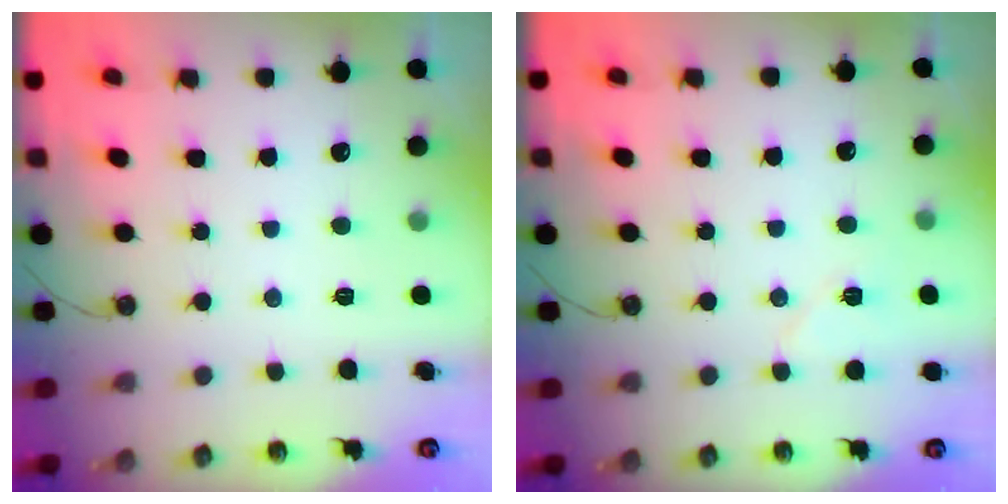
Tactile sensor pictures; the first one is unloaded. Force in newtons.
{"total": 7.0, "press": 7.0, "slide": 0.6}